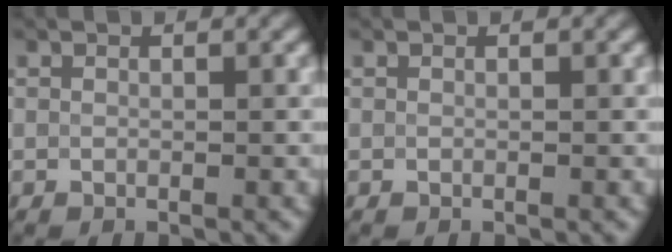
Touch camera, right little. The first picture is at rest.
{"total": 0.0}